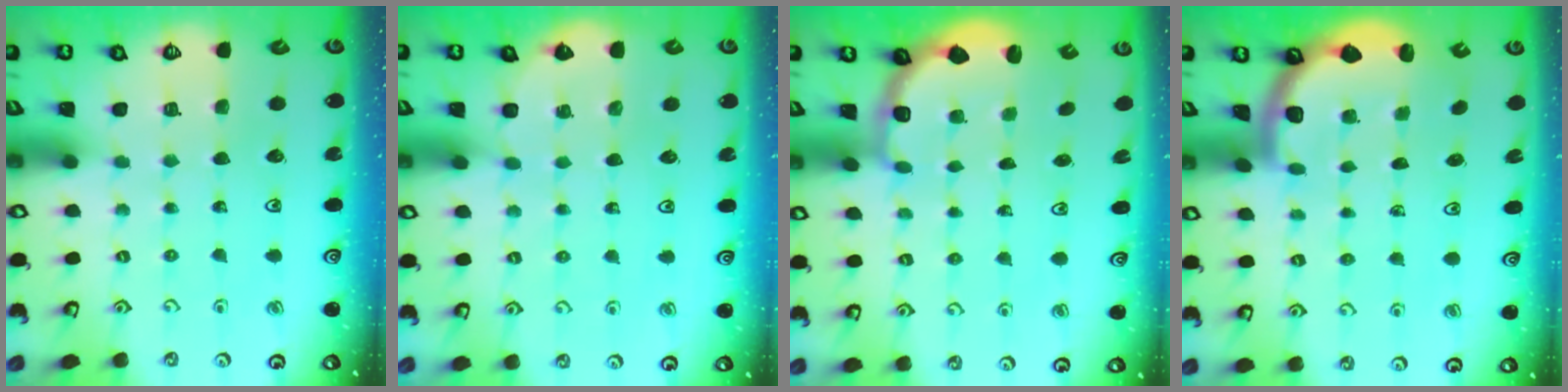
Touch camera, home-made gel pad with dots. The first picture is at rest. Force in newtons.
{"total": 2.3, "press": 2.3, "slide": 0.1}
{"total": 3.0, "press": 2.2, "slide": 2.0}
{"total": 1.6, "press": 1.6, "slide": 0.1}